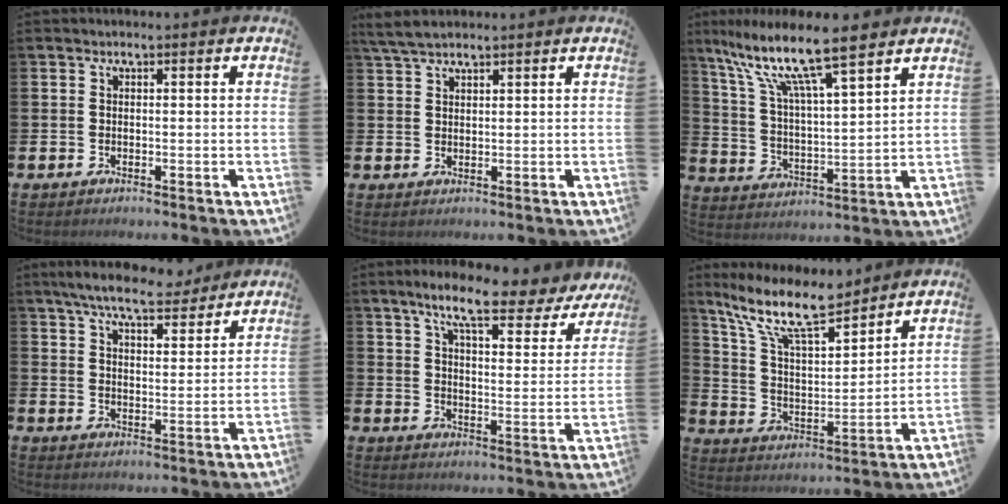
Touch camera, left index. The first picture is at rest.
{"total": 3.7, "force": [3.2, 0.9, 1.5], "torque": [-0.032, -0.006, 0.059]}
{"total": 11.6, "force": [9.4, 1.6, 6.5], "torque": [-0.157, -0.048, 0.159]}
{"total": 7.7, "force": [7.1, 1.4, 2.6], "torque": [-0.061, -0.034, 0.126]}
{"total": 9.0, "force": [7.3, 1.7, 5.0], "torque": [-0.104, -0.042, 0.117]}
{"total": 12.3, "force": [10.1, 3.0, 6.4], "torque": [-0.151, -0.047, 0.180]}